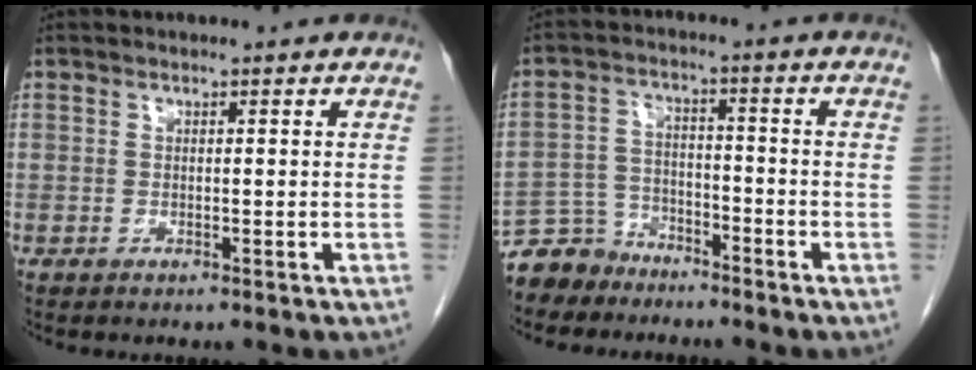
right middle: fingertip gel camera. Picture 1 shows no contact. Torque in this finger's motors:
{"motor_torque": [0.64, -0.54, 0.11, -0.02]}